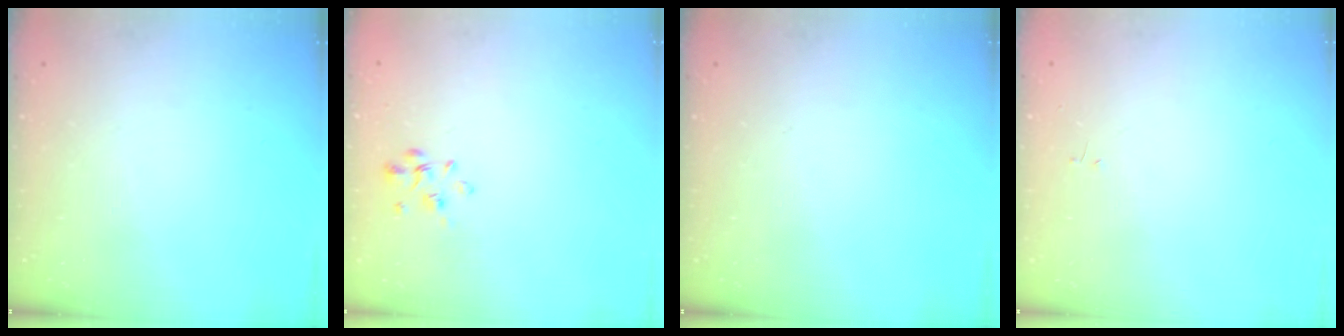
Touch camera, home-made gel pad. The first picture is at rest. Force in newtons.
{"total": 2.4, "press": 2.3, "slide": 0.8}
{"total": 0.0}
{"total": 0.0}